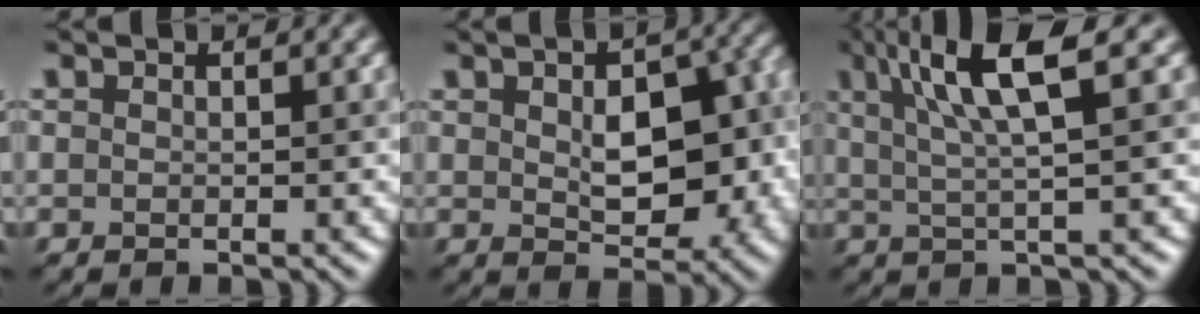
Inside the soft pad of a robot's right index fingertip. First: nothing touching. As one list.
[{"total": 8.9, "force": [0.1, 5.2, 7.2], "torque": [-0.099, -0.004, 0.013]}, {"total": 7.0, "force": [2.7, 1.4, 6.3], "torque": [-0.095, 0.016, 0.048]}]